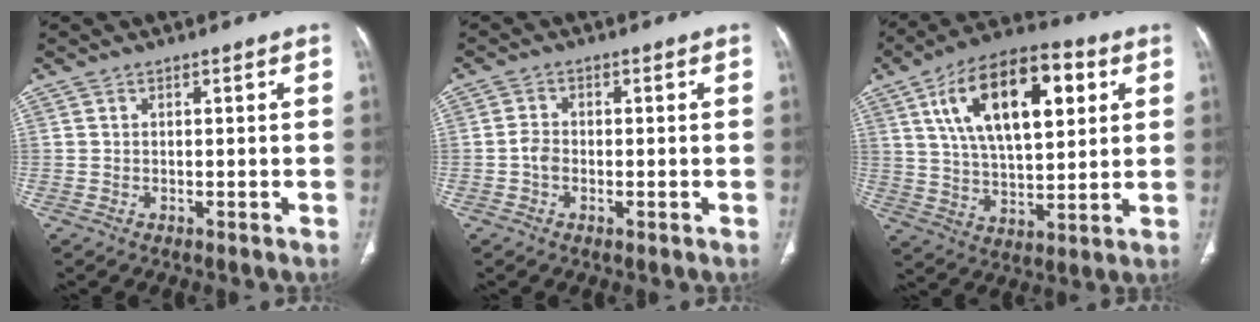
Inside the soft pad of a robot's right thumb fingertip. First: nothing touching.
{"total": 2.4, "force": [-0.6, 1.6, 1.7], "torque": [-0.034, 0.007, -0.017]}
{"total": 20.9, "force": [7.2, 10.0, 16.9], "torque": [-0.255, -0.004, 0.117]}